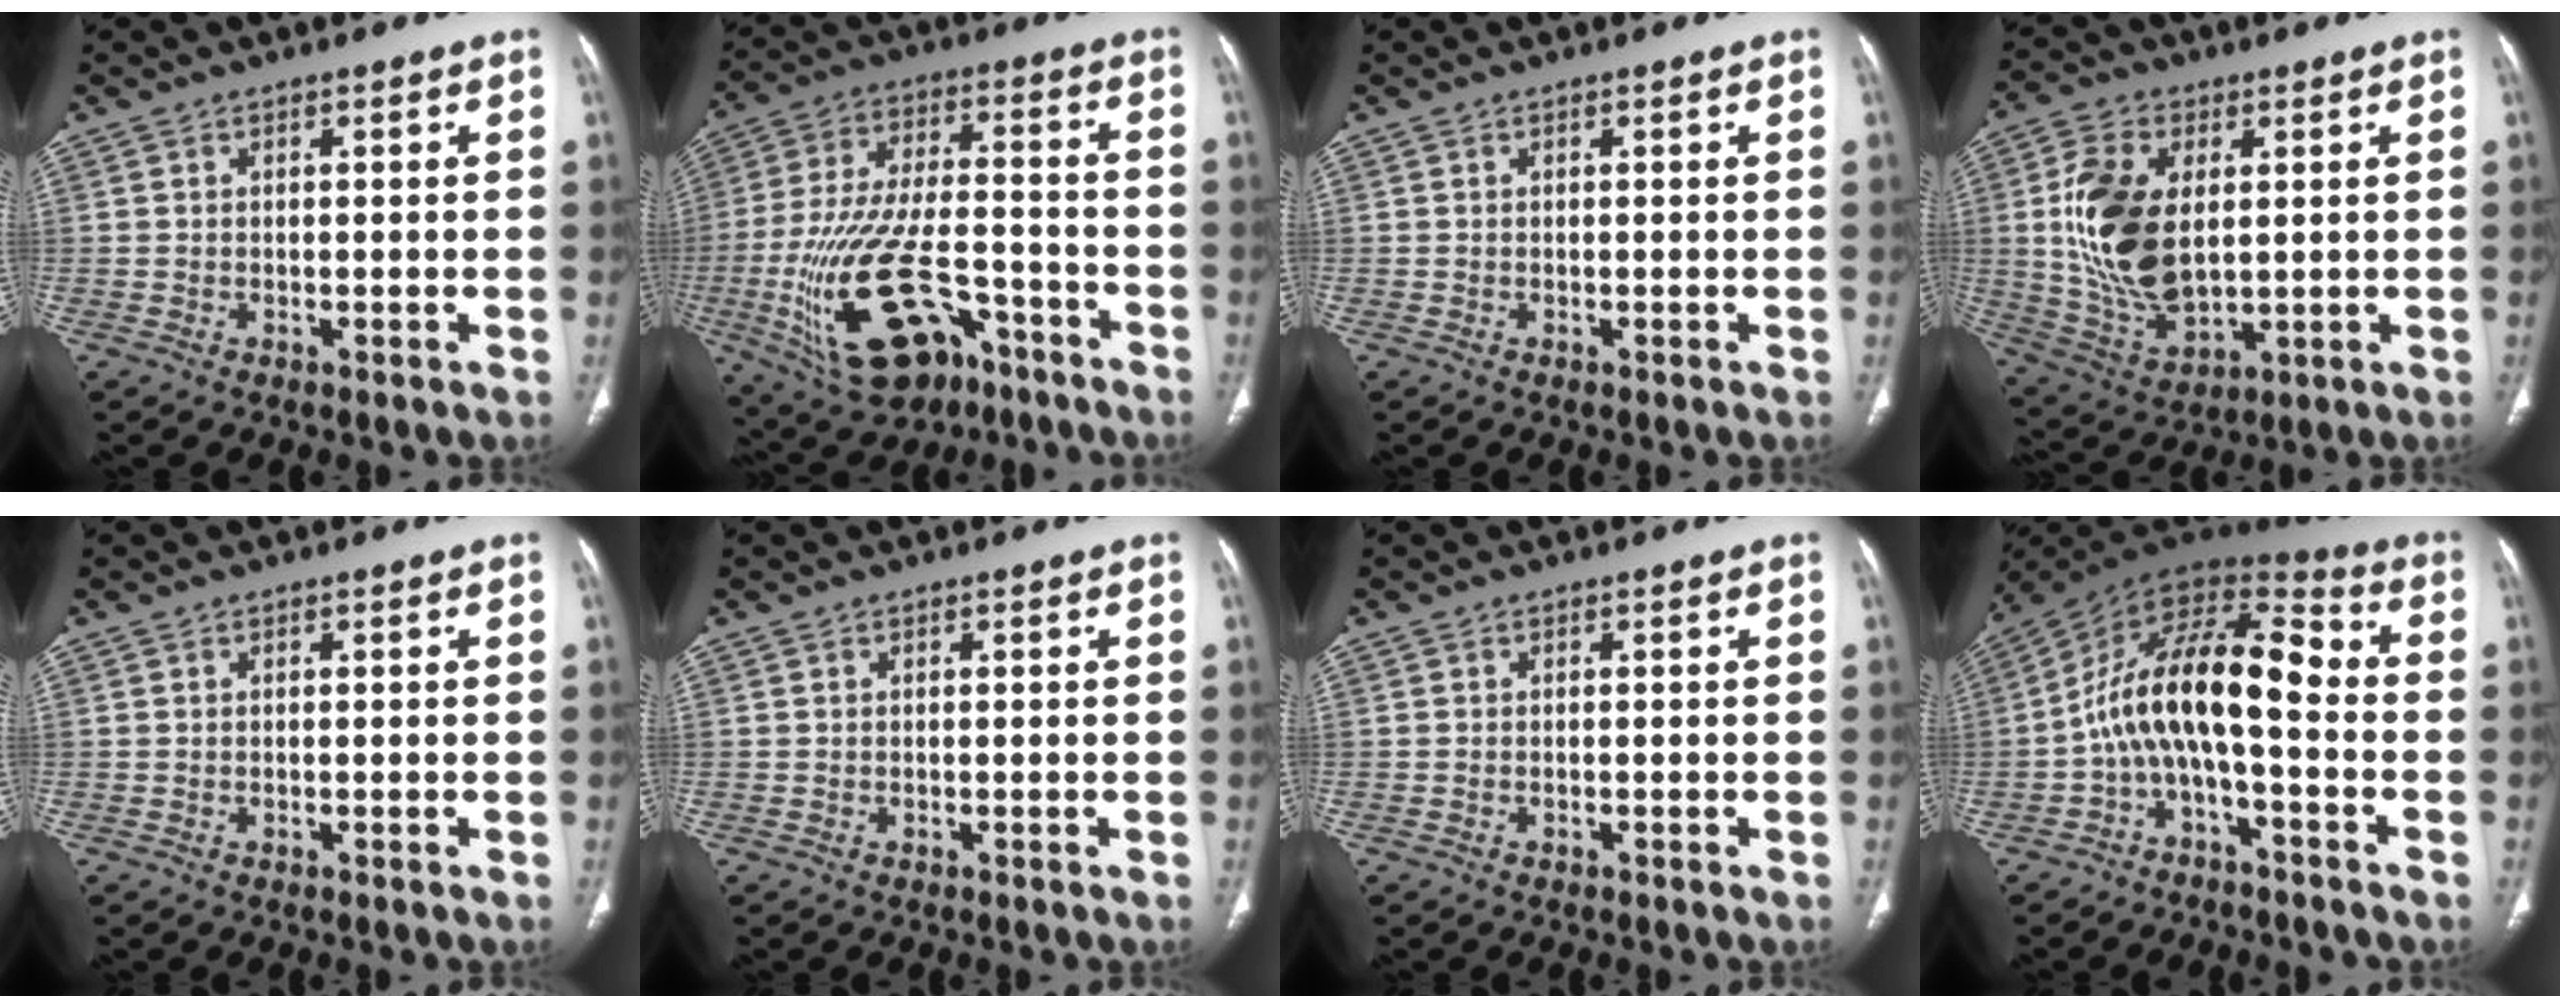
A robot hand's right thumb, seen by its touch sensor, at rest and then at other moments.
{"total": 22.2, "force": [-9.7, 11.2, 16.6], "torque": [-0.352, 0.035, -0.156]}
{"total": 0.0}
{"total": 16.7, "force": [2.1, 9.8, 13.4], "torque": [-0.255, -0.012, 0.050]}
{"total": 0.0}
{"total": 0.0}
{"total": 0.0}
{"total": 15.1, "force": [-2.8, 6.3, 13.4], "torque": [-0.220, 0.087, -0.060]}